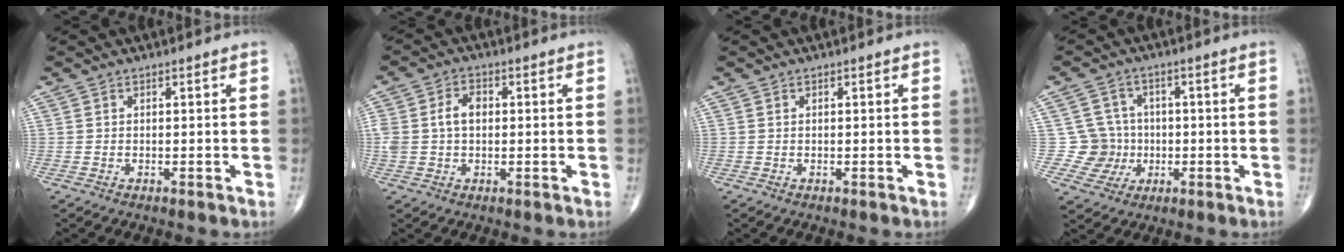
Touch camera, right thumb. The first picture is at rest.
{"total": 5.9, "force": [0.5, 4.0, 4.3], "torque": [-0.092, 0.020, 0.010]}
{"total": 0.0}
{"total": 4.4, "force": [-0.6, 4.4, -0.2], "torque": [0.033, 0.012, -0.016]}